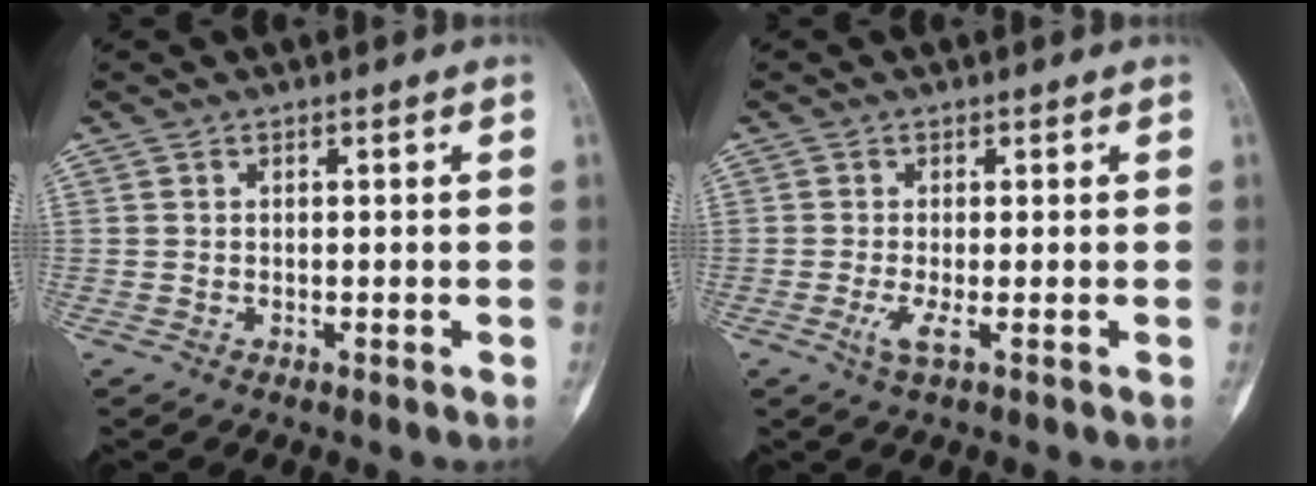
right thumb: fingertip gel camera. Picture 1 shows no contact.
{"total": 2.5, "force": [-0.7, 0.2, 2.3], "torque": [-0.062, -0.009, -0.018]}